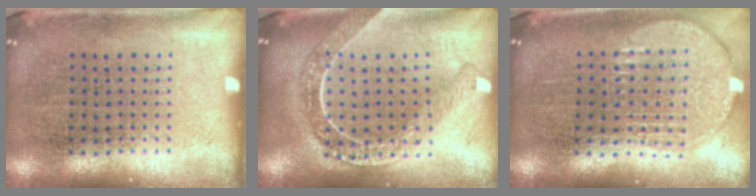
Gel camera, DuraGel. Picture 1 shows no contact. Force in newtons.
{"total": 2.2, "press": 1.9, "slide": 1.2}
{"total": 2.0, "press": 1.7, "slide": 1.1}